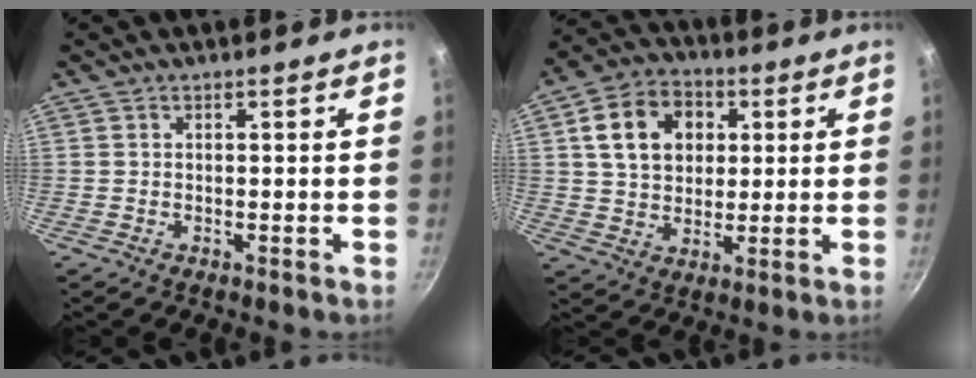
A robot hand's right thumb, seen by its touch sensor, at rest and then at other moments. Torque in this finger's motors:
{"motor_torque": [0.63, 2.06, 1.05, 0.22, 0.09]}